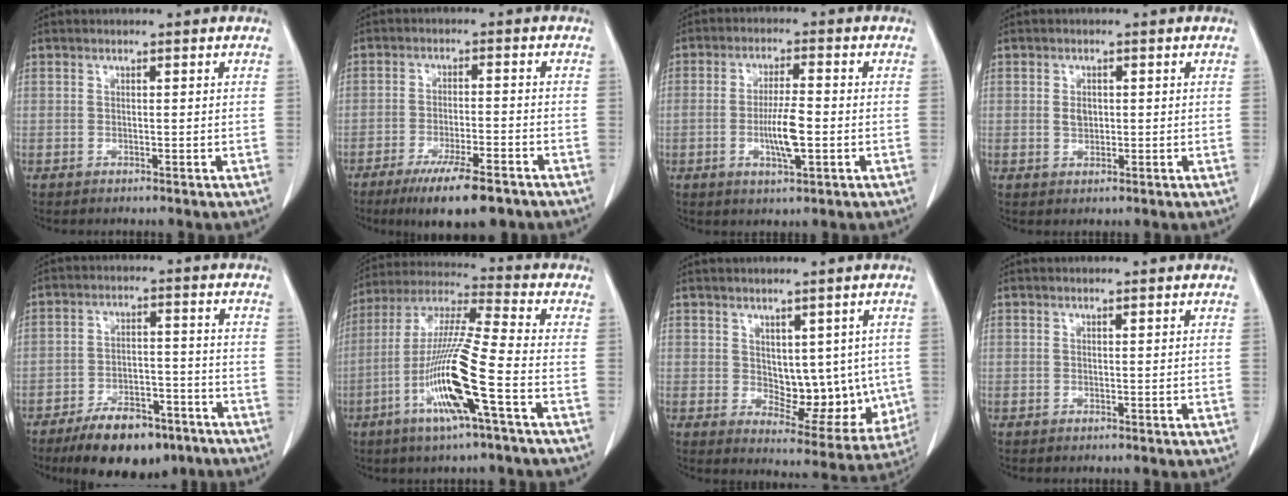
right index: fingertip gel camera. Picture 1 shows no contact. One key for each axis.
{"total": 10.5, "fx": -7.5, "fy": 1.8, "fz": 7.1, "tx": -0.113, "ty": -0.020, "tz": -0.114}
{"total": 6.5, "fx": -1.5, "fy": 1.2, "fz": 6.2, "tx": -0.118, "ty": -0.003, "tz": -0.025}
{"total": 1.9, "fx": 0.1, "fy": 1.3, "fz": 1.3, "tx": -0.024, "ty": 0.000, "tz": 0.005}
{"total": 11.5, "fx": -8.3, "fy": 5.0, "fz": 6.2, "tx": -0.092, "ty": 0.005, "tz": -0.132}
{"total": 15.1, "fx": -5.5, "fy": -0.1, "fz": 14.1, "tx": -0.288, "ty": -0.012, "tz": -0.110}
{"total": 10.4, "fx": 0.5, "fy": 6.0, "fz": 8.5, "tx": -0.094, "ty": -0.001, "tz": 0.027}
{"total": 0.0}